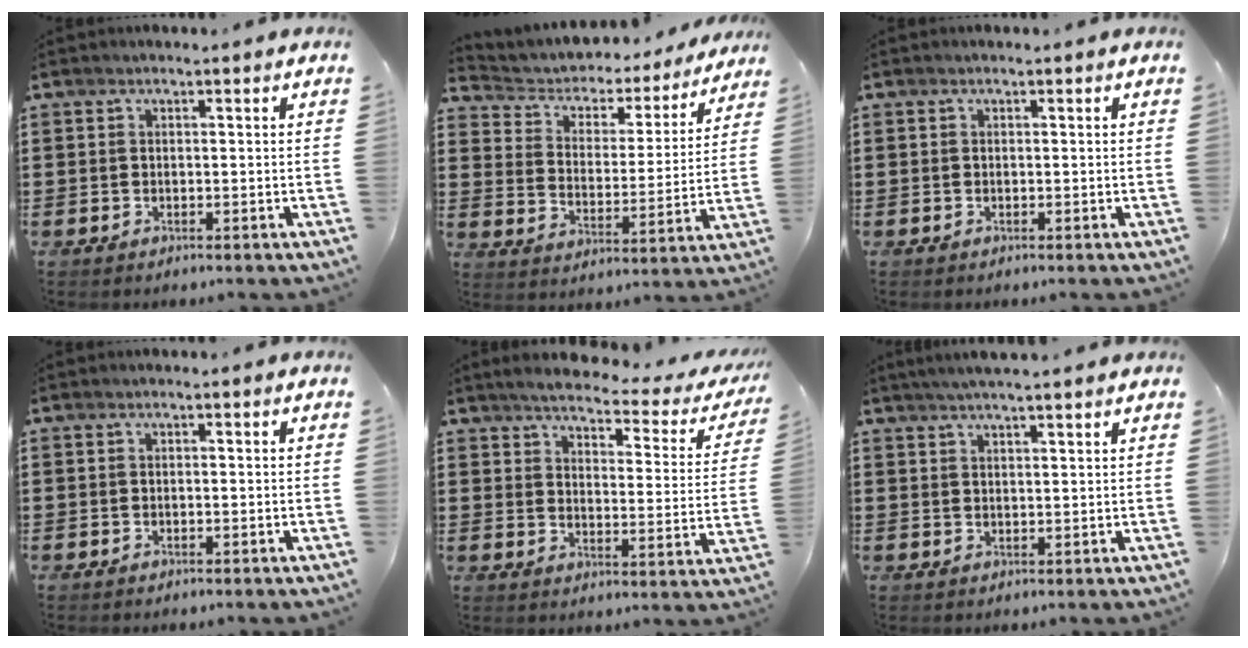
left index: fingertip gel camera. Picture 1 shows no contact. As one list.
[{"total": 3.7, "force": [3.1, 2.0, 0.6], "torque": [-0.037, -0.024, 0.043]}, {"total": 0.0}, {"total": 0.0}, {"total": 3.8, "force": [3.4, 0.2, 1.8], "torque": [-0.056, -0.024, 0.051]}, {"total": 2.8, "force": [2.5, -0.4, 1.2], "torque": [-0.028, -0.002, 0.046]}]